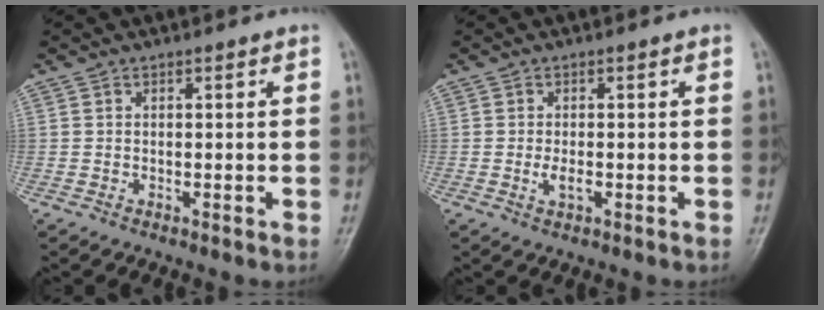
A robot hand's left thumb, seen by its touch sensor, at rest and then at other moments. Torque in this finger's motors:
{"motor_torque": [-0.06, 0.18, 0.28, 0.06, 0.02]}